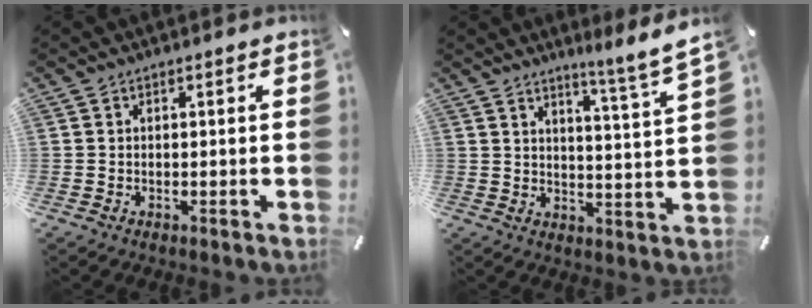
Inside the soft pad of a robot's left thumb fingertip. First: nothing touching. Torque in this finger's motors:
{"motor_torque": [0.77, -0.53, 0.18, -0.96, 0.03]}